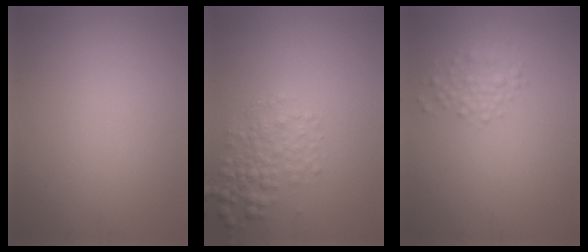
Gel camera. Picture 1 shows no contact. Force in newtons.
{"total": 2.9, "press": 2.9, "slide": 0.1}
{"total": 1.9, "press": 1.9, "slide": 0.1}